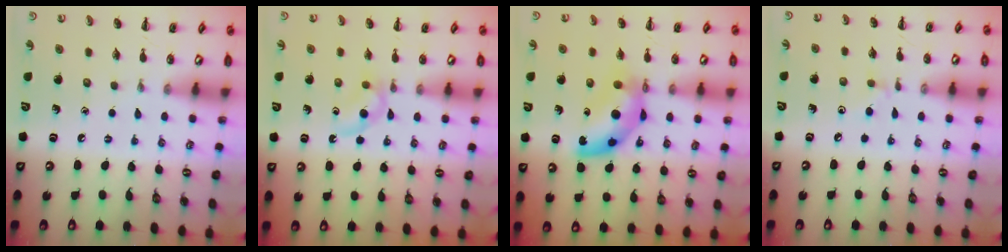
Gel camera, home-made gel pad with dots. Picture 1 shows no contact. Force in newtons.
{"total": 3.6, "press": 3.3, "slide": 1.6}
{"total": 8.3, "press": 8.2, "slide": 1.4}
{"total": 3.8, "press": 3.5, "slide": 1.4}